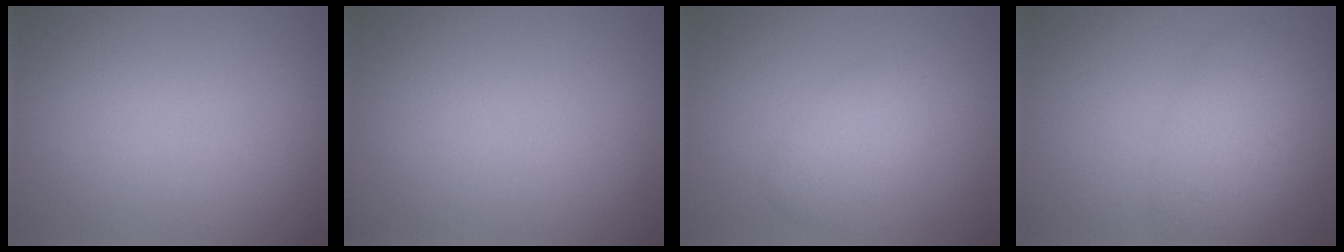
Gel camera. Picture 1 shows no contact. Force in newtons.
{"total": 0.0}
{"total": 2.4, "press": 2.4, "slide": 0.1}
{"total": 3.9, "press": 3.9, "slide": 0.1}